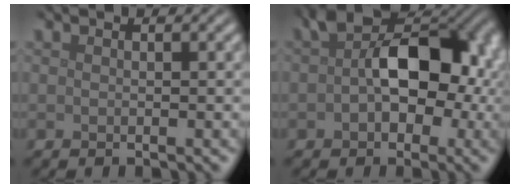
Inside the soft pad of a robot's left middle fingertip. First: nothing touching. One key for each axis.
{"total": 9.9, "fx": 0.8, "fy": 6.2, "fz": 7.6, "tx": -0.104, "ty": 0.008, "tz": 0.007}